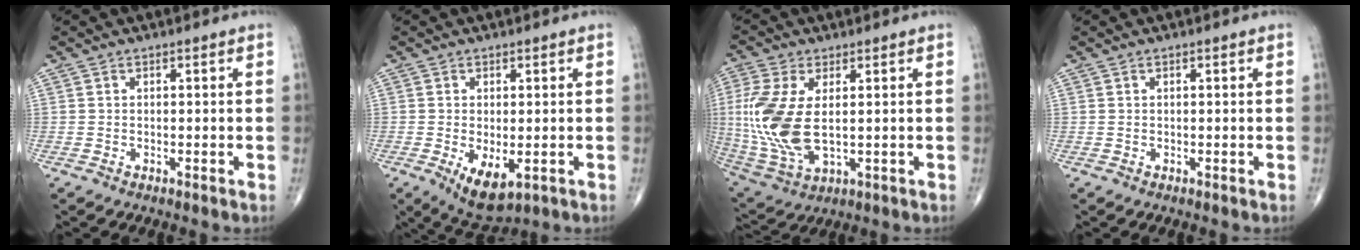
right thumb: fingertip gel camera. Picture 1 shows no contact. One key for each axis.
{"total": 6.9, "fx": -1.8, "fy": 3.2, "fz": 5.8, "tx": -0.095, "ty": -0.018, "tz": -0.018}
{"total": 15.2, "fx": 0.6, "fy": 7.8, "fz": 13.0, "tx": -0.306, "ty": -0.012, "tz": 0.024}
{"total": 0.0}